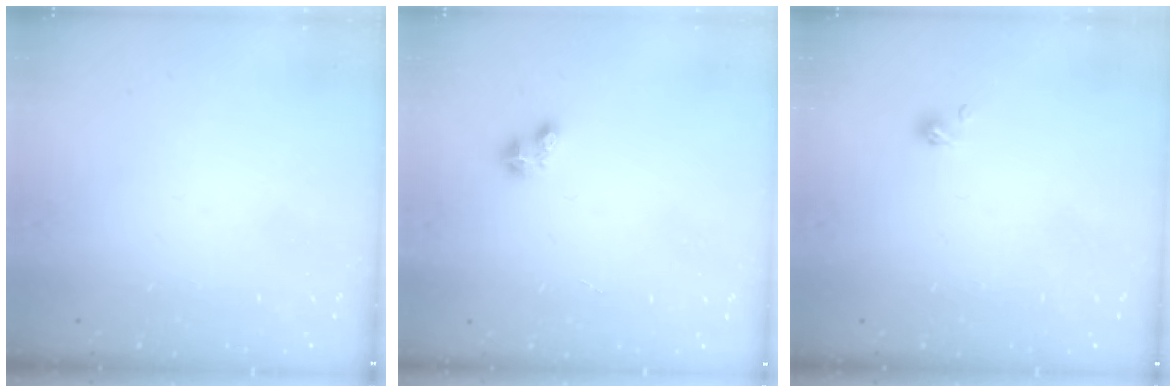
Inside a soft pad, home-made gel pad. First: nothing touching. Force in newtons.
{"total": 3.0, "press": 3.0, "slide": 0.3}
{"total": 0.0}